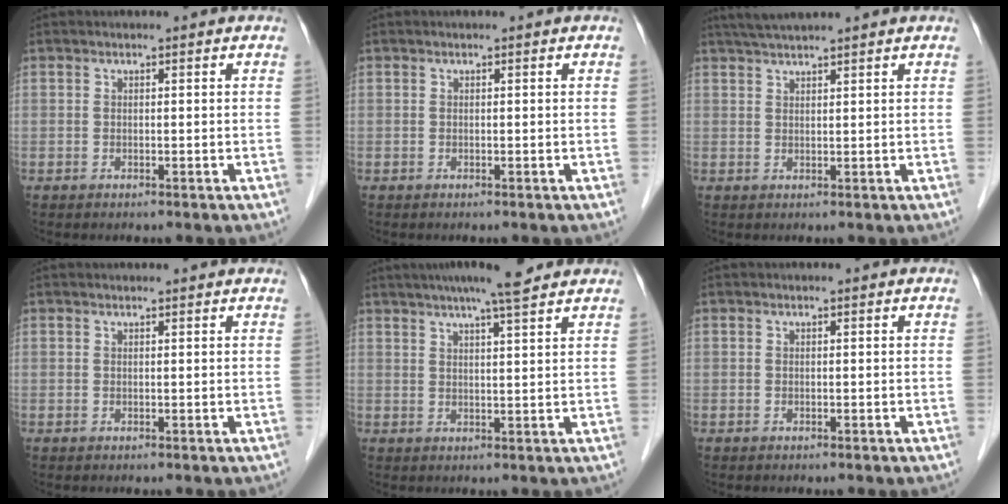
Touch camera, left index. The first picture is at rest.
{"total": 0.0}
{"total": 4.8, "force": [4.2, -0.4, 2.2], "torque": [-0.038, 0.030, 0.077]}
{"total": 1.7, "force": [1.6, 0.1, 0.3], "torque": [-0.010, 0.009, 0.021]}
{"total": 9.1, "force": [7.4, 0.4, 5.2], "torque": [-0.081, 0.024, 0.102]}
{"total": 0.0}